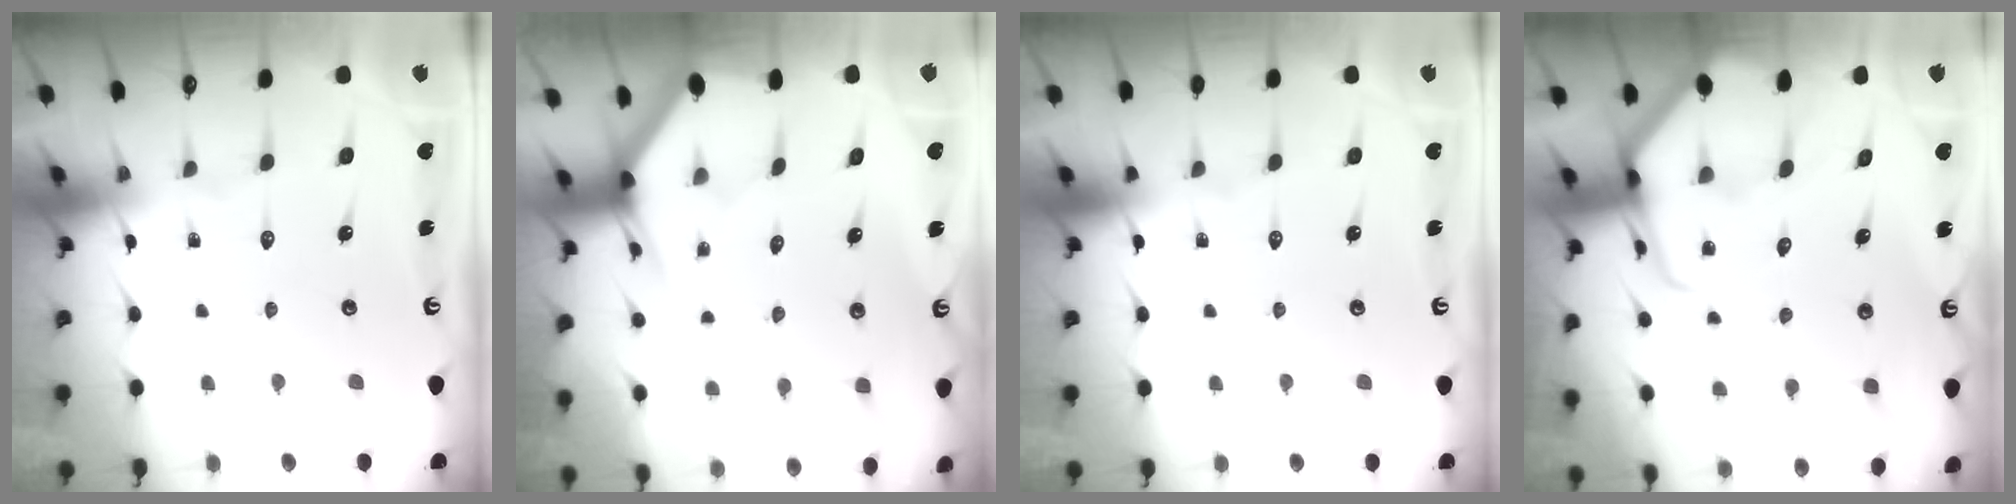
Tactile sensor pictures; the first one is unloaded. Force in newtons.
{"total": 2.9, "press": 2.9, "slide": 0.1}
{"total": 0.0}
{"total": 6.8, "press": 6.7, "slide": 0.8}